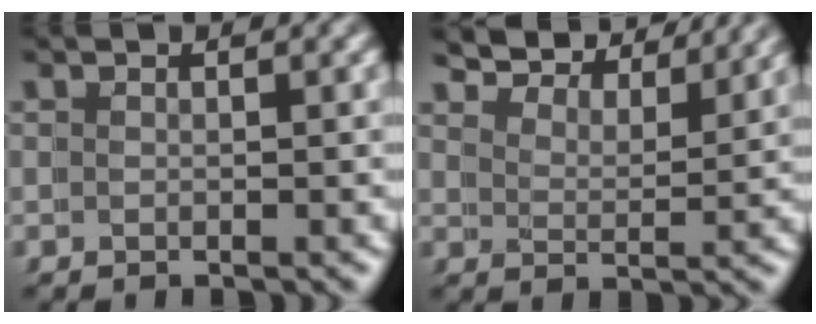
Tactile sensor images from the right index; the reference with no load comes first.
{"total": 7.7, "force": [7.3, 1.0, 2.1], "torque": [-0.031, 0.022, 0.107]}